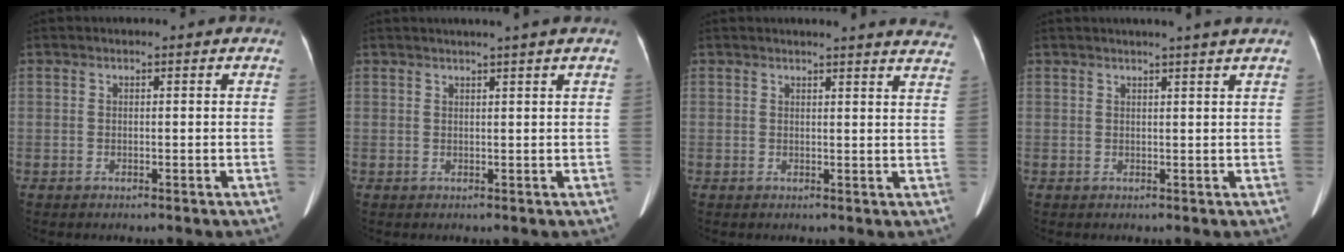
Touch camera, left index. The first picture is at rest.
{"total": 3.2, "force": [2.6, -0.9, 1.7], "torque": [-0.020, 0.009, 0.035]}
{"total": 14.4, "force": [13.6, 0.8, 4.5], "torque": [-0.045, -0.042, 0.137]}
{"total": 4.1, "force": [3.5, -0.9, 2.1], "torque": [-0.027, 0.008, 0.039]}